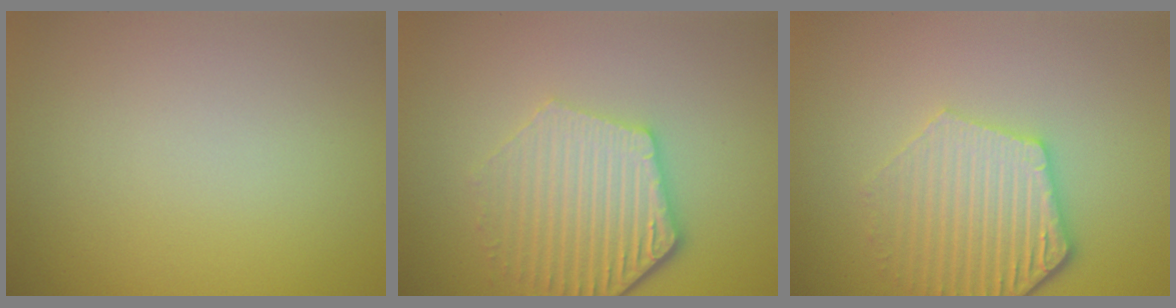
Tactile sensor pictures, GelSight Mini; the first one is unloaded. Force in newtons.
{"total": 5.8, "press": 4.3, "slide": 3.8}
{"total": 5.4, "press": 4.2, "slide": 3.4}